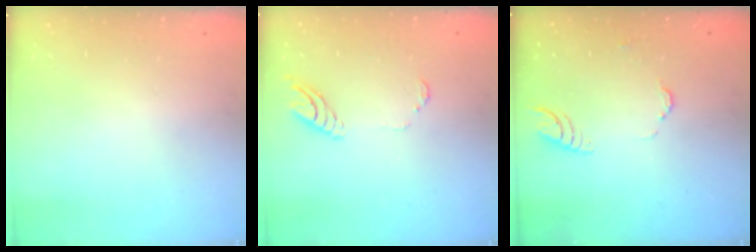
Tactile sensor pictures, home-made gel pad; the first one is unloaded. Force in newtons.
{"total": 7.5, "press": 7.4, "slide": 0.6}
{"total": 4.0, "press": 4.0, "slide": 0.3}